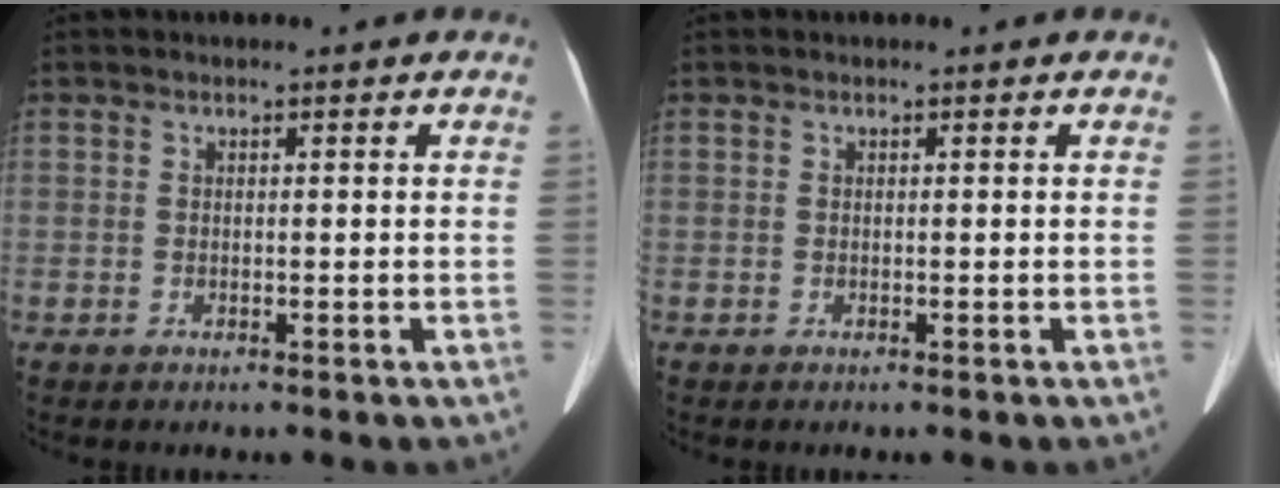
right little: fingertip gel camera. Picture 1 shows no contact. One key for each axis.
{"total": 0.0}